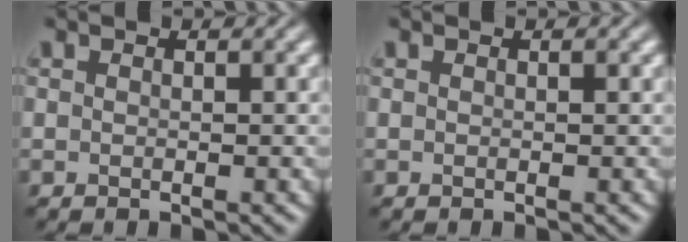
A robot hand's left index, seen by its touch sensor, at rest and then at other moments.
{"total": 0.0}